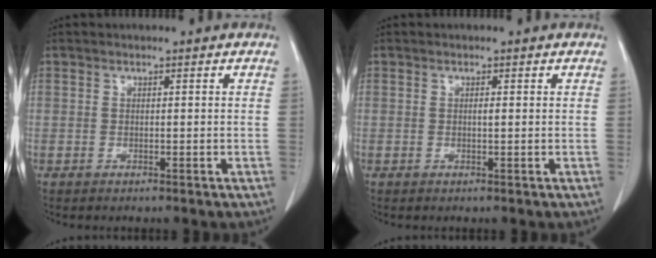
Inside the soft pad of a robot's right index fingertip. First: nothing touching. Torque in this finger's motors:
{"motor_torque": [0.28, -0.24, 0.05, 0.02]}